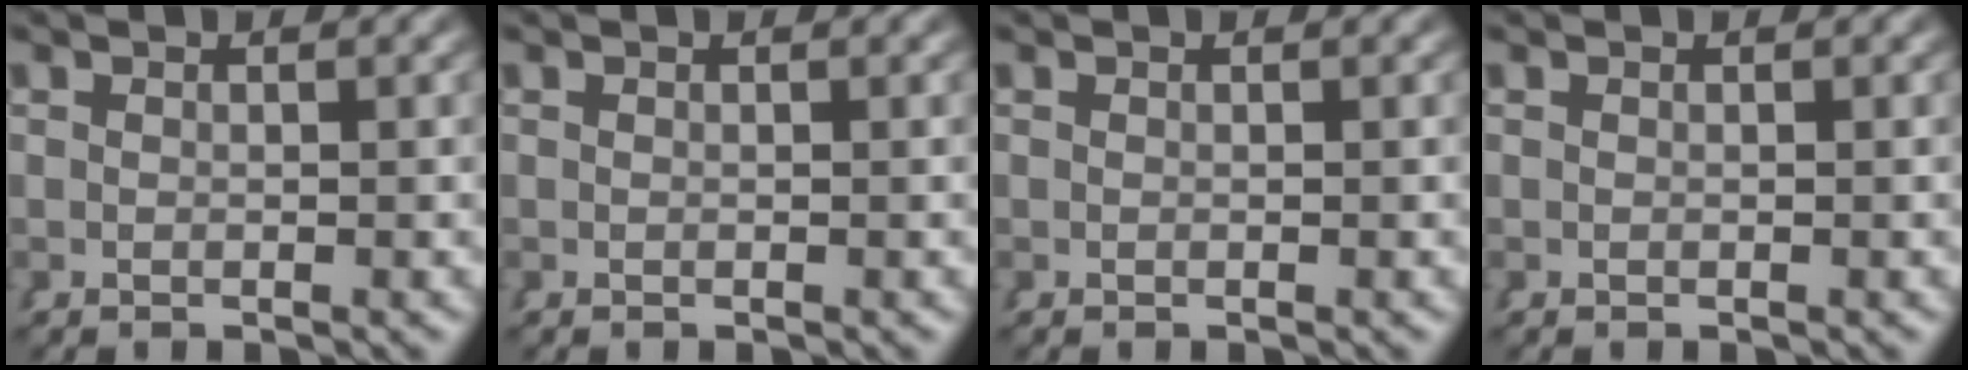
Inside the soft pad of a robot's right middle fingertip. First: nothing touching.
{"total": 0.0}
{"total": 0.0}
{"total": 0.0}